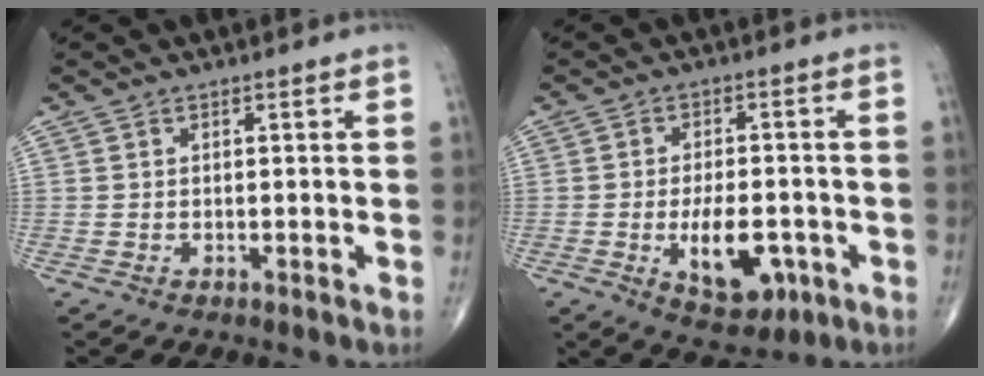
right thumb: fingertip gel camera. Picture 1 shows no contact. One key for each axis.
{"total": 10.1, "fx": -3.1, "fy": 5.3, "fz": 8.1, "tx": -0.112, "ty": 0.007, "tz": -0.035}